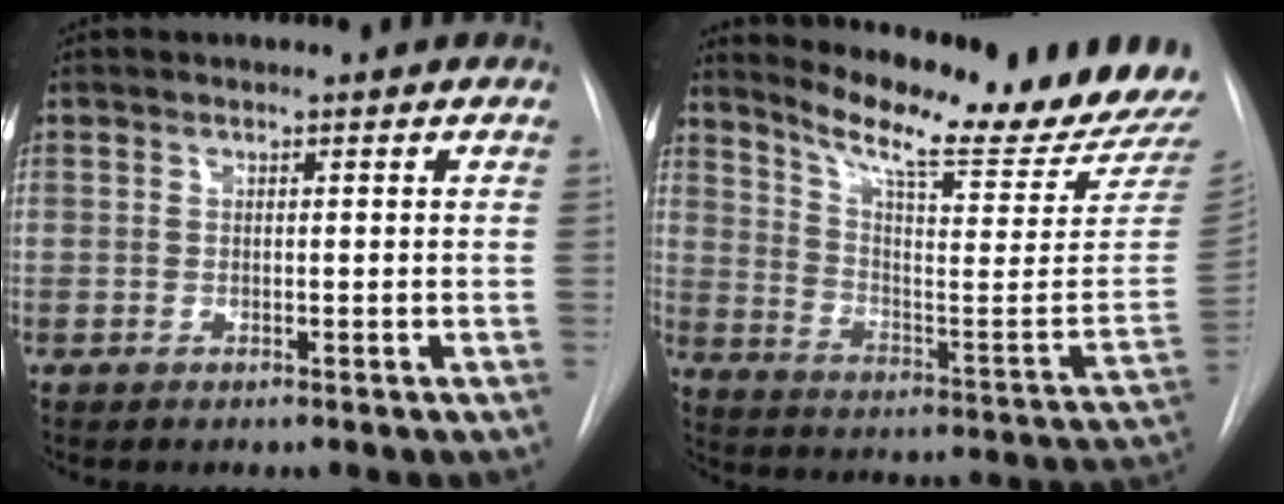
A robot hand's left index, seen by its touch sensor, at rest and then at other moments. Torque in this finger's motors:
{"motor_torque": [0.34, -0.55, 0.11, 0.06]}